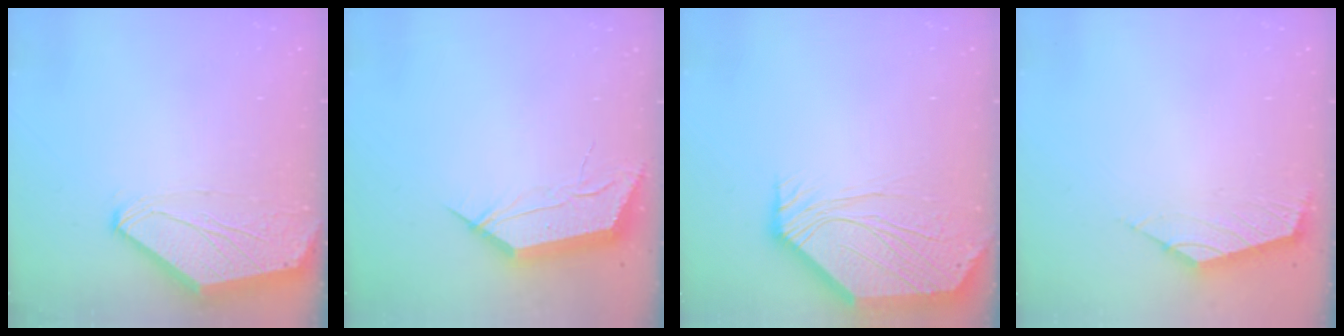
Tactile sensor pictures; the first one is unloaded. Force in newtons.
{"total": 11.7, "press": 11.7, "slide": 0.6}
{"total": 6.8, "press": 6.7, "slide": 0.9}
{"total": 2.5, "press": 2.4, "slide": 0.7}